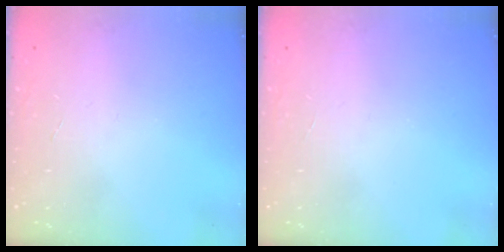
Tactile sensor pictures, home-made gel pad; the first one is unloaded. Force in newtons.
{"total": 0.0}